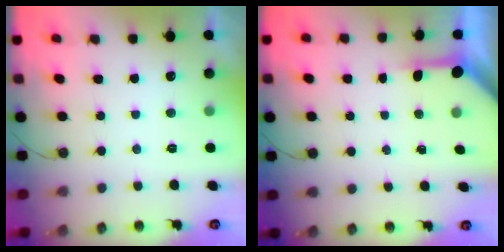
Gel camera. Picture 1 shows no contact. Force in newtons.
{"total": 3.3, "press": 3.3, "slide": 0.4}